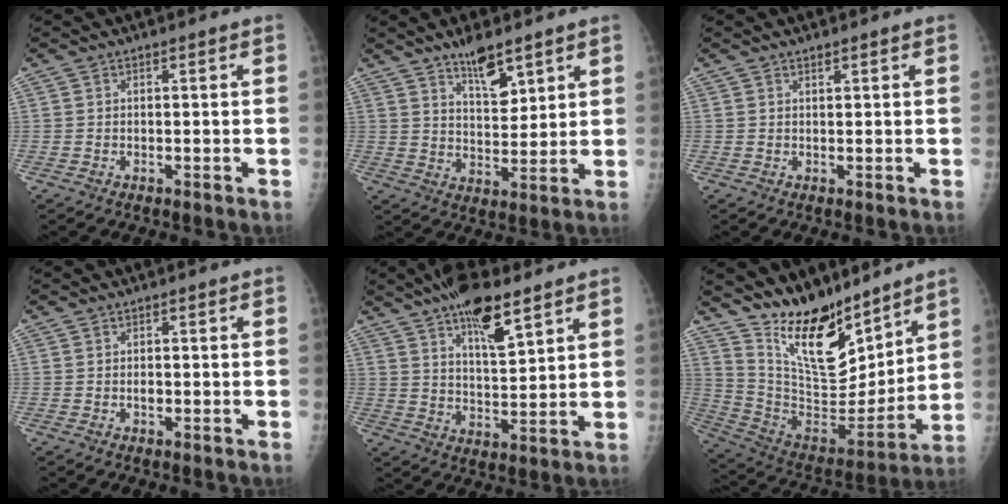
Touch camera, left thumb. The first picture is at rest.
{"total": 7.9, "force": [5.5, 3.0, 4.8], "torque": [-0.058, -0.043, 0.095]}
{"total": 0.7, "force": [0.6, 0.2, 0.3], "torque": [-0.005, -0.004, 0.011]}
{"total": 0.9, "force": [-0.3, 0.6, 0.6], "torque": [-0.005, 0.001, -0.004]}
{"total": 12.3, "force": [7.7, 4.1, 8.7], "torque": [-0.123, -0.036, 0.130]}
{"total": 19.7, "force": [14.6, 7.8, 10.6], "torque": [-0.129, -0.105, 0.267]}